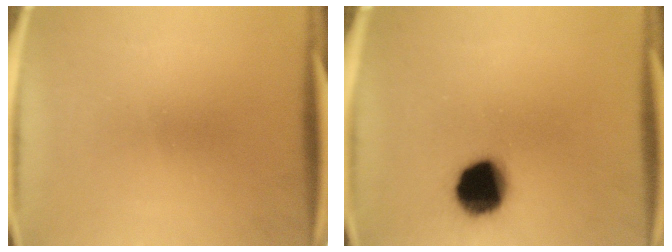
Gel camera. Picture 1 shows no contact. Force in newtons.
{"total": 13.6}